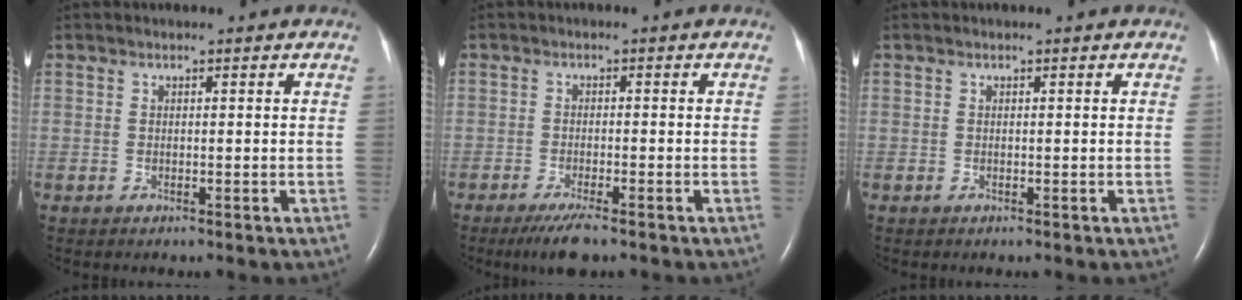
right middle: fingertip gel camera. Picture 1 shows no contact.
{"total": 4.5, "force": [-3.2, 0.6, 3.1], "torque": [-0.060, -0.012, -0.053]}
{"total": 0.0}